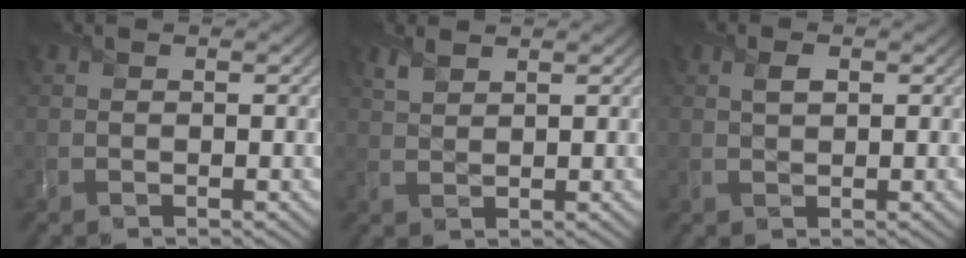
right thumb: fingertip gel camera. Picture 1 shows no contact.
{"total": 1.7, "force": [1.5, 0.6, 0.6], "torque": [-0.019, 0.001, 0.035]}
{"total": 1.5, "force": [0.6, 0.8, 1.2], "torque": [-0.025, 0.001, 0.011]}